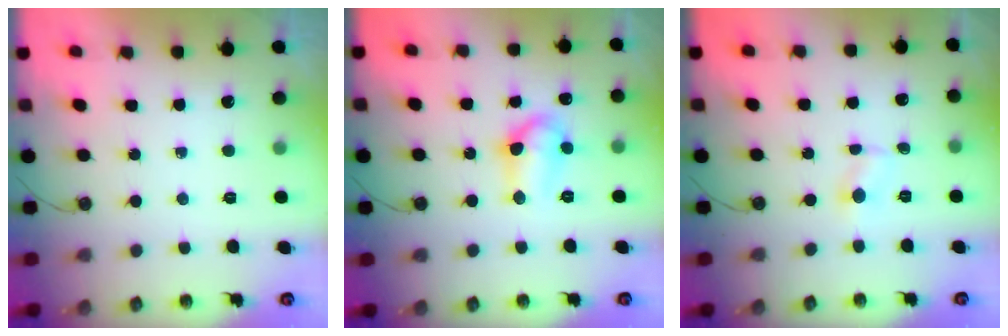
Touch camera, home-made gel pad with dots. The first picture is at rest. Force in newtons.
{"total": 10.0, "press": 9.9, "slide": 1.2}
{"total": 2.1, "press": 2.1, "slide": 0.2}